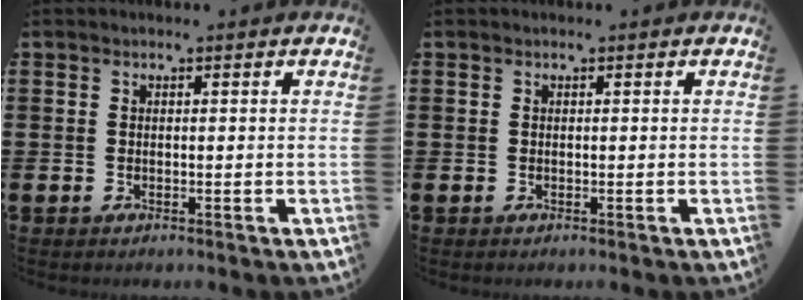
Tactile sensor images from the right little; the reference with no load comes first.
{"total": 0.0}